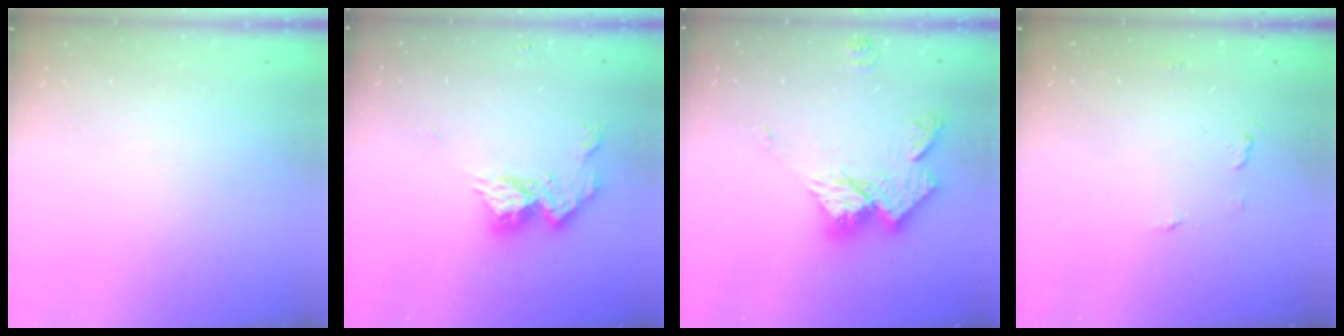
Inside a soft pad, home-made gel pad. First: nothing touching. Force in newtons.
{"total": 12.6, "press": 12.6, "slide": 1.0}
{"total": 16.0, "press": 15.9, "slide": 1.7}
{"total": 4.6, "press": 4.5, "slide": 0.4}